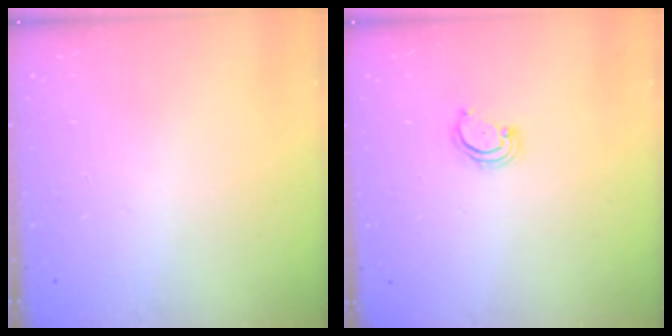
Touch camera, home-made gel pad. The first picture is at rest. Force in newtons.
{"total": 2.3, "press": 2.2, "slide": 0.2}